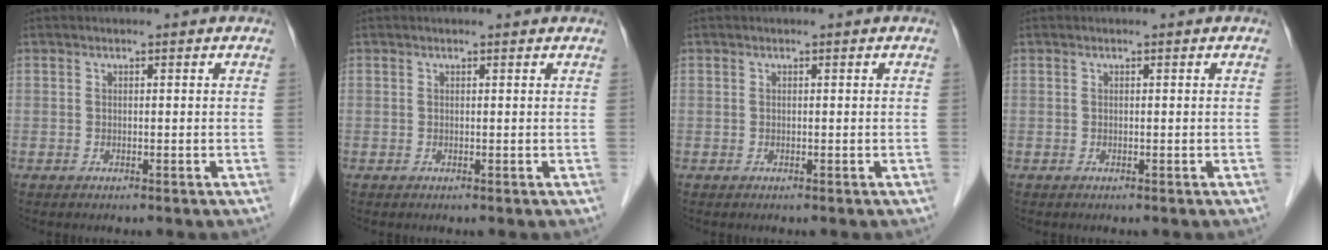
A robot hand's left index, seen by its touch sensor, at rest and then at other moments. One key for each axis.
{"total": 0.8, "fx": 0.8, "fy": 0.2, "fz": 0.1, "tx": -0.012, "ty": 0.009, "tz": 0.008}
{"total": 0.0}
{"total": 0.0}